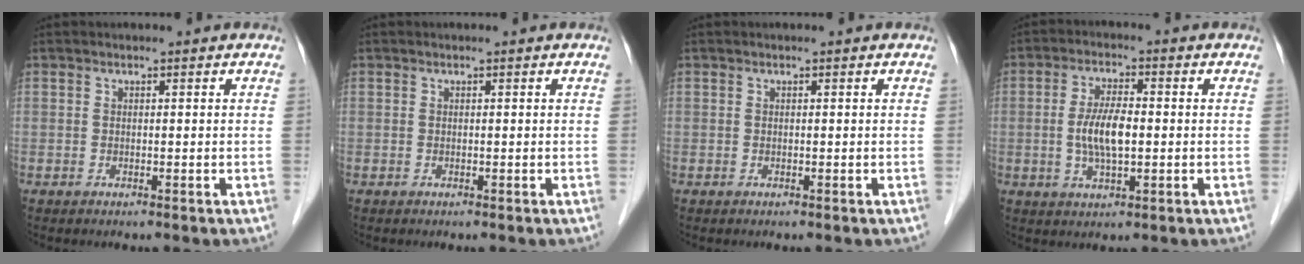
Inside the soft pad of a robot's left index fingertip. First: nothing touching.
{"total": 0.0}
{"total": 0.0}
{"total": 6.3, "force": [-0.7, 1.8, 6.0], "torque": [-0.127, -0.006, -0.012]}